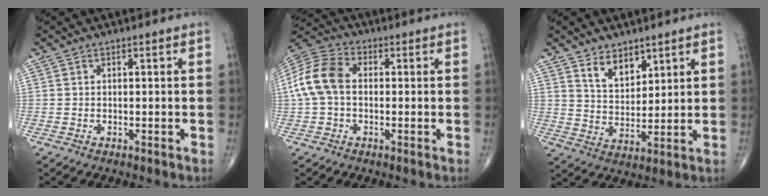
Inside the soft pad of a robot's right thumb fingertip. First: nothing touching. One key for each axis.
{"total": 10.8, "fx": 0.2, "fy": 7.3, "fz": 7.9, "tx": -0.168, "ty": 0.031, "tz": -0.005}
{"total": 6.9, "fx": 4.5, "fy": 3.9, "fz": 3.4, "tx": -0.037, "ty": -0.039, "tz": 0.090}